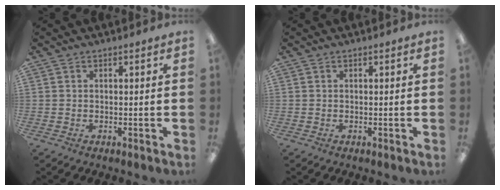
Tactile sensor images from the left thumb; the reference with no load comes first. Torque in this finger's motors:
{"motor_torque": [0.00, 0.00, -0.11, 0.11, 0.00]}